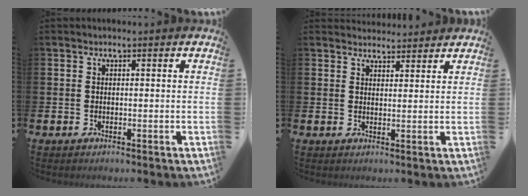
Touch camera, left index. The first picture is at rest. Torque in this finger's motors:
{"motor_torque": [0.07, -0.26, -0.21, -0.06]}